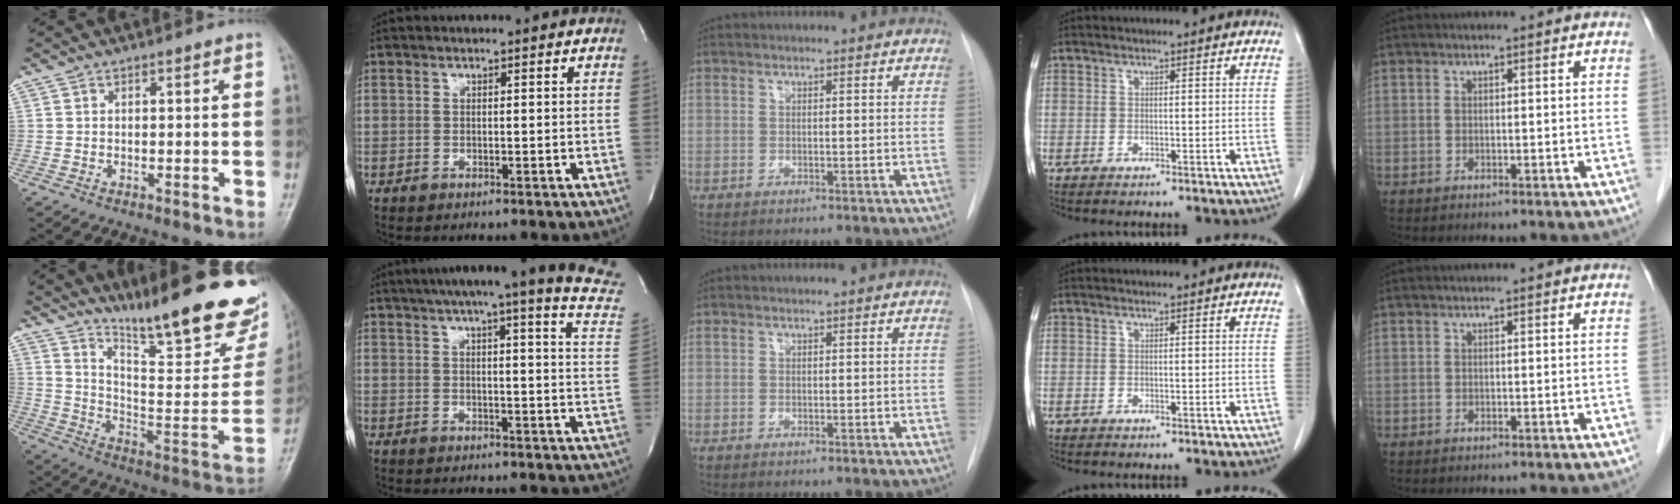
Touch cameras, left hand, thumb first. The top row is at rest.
{"thumb": {"total": 27.8, "force": [20.5, 5.8, 17.8], "torque": [-0.232, -0.119, 0.299]}, "index": {"total": 21.5, "force": [18.2, -0.1, 11.3], "torque": [-0.155, -0.047, 0.206]}}